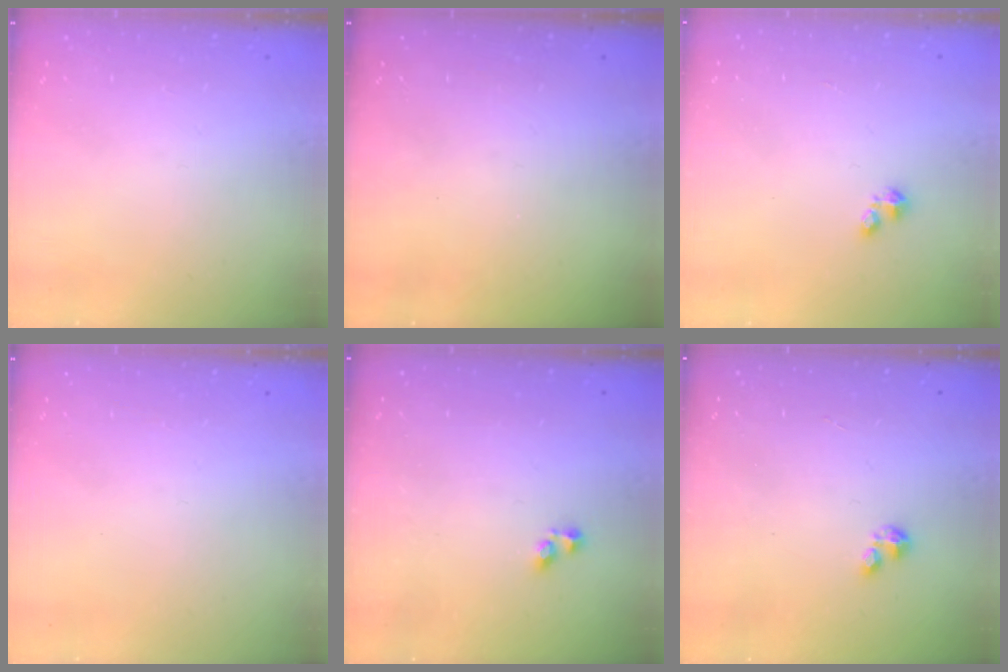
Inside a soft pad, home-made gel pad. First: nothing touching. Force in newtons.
{"total": 0.0}
{"total": 1.1, "press": 1.1, "slide": 0.3}
{"total": 0.0}
{"total": 1.6, "press": 1.5, "slide": 0.3}
{"total": 0.7, "press": 0.6, "slide": 0.2}